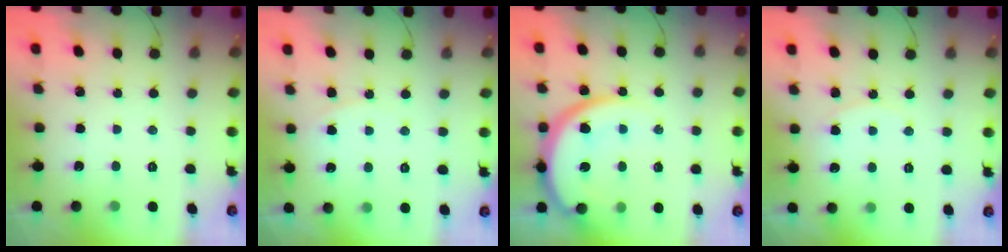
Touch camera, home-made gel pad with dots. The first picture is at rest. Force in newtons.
{"total": 4.2, "press": 4.2, "slide": 0.2}
{"total": 13.3, "press": 13.2, "slide": 1.4}
{"total": 5.3, "press": 5.3, "slide": 0.6}